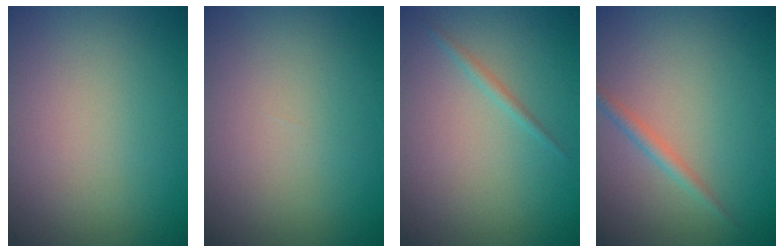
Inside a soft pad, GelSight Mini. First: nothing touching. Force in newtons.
{"total": 0.0}
{"total": 0.8, "press": 0.8, "slide": 0.1}
{"total": 1.4, "press": 1.4, "slide": 0.1}